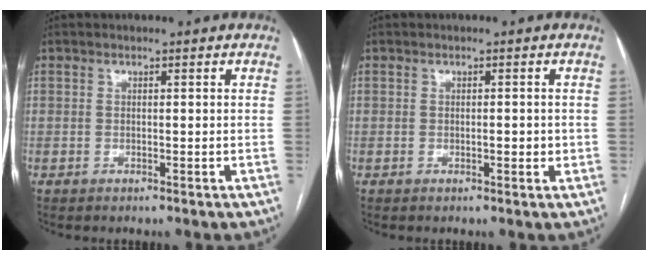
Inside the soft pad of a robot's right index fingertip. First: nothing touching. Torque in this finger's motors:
{"motor_torque": [0.32, -0.06, 0.21, 0.03]}